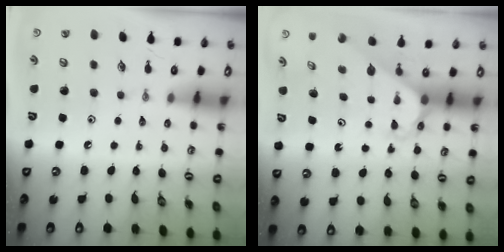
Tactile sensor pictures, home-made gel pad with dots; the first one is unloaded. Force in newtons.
{"total": 2.7, "press": 2.7, "slide": 0.2}